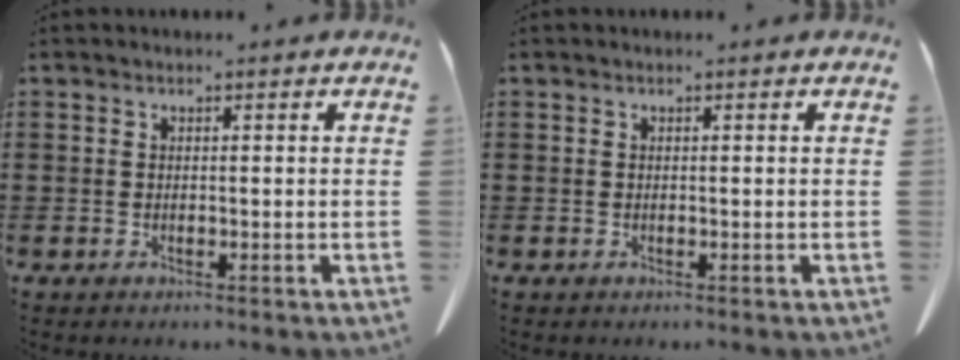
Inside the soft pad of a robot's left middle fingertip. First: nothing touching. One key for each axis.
{"total": 0.0}